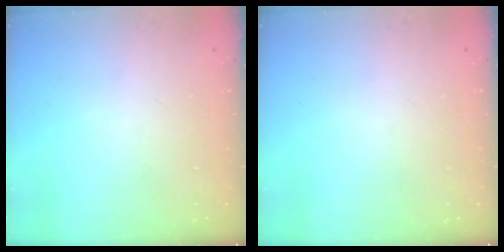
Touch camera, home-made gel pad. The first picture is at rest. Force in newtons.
{"total": 0.0}